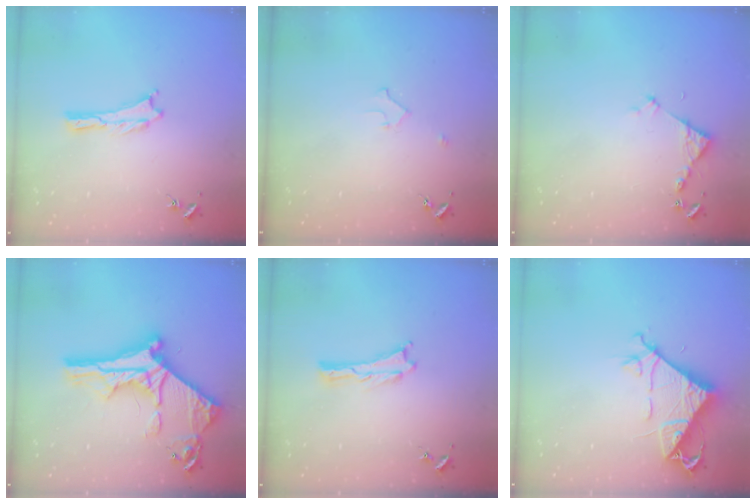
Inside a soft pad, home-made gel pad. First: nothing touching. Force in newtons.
{"total": 2.2, "press": 2.2, "slide": 0.2}
{"total": 3.5, "press": 3.5, "slide": 0.3}
{"total": 11.5, "press": 11.5, "slide": 1.2}
{"total": 0.0}
{"total": 8.1, "press": 8.1, "slide": 0.6}